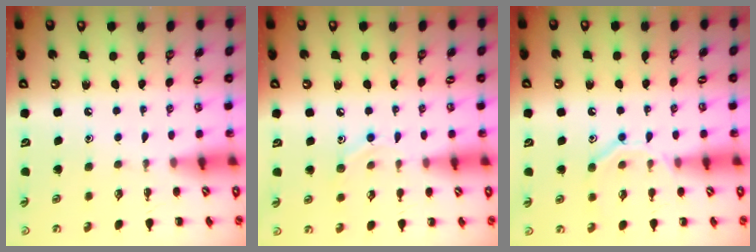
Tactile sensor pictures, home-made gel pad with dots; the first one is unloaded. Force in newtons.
{"total": 6.8, "press": 6.6, "slide": 1.3}
{"total": 9.8, "press": 9.7, "slide": 1.6}